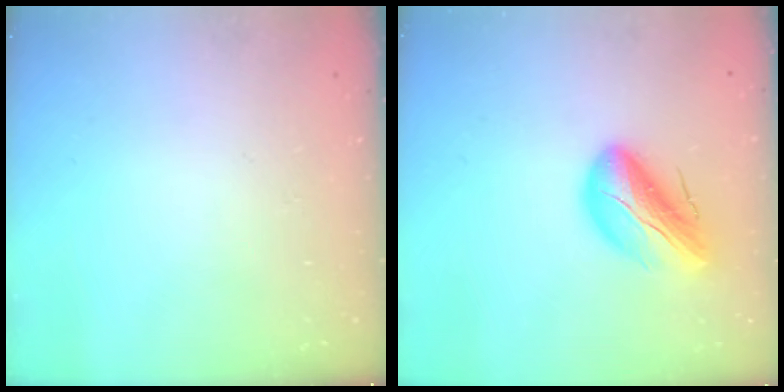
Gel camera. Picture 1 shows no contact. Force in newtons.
{"total": 14.9, "press": 14.4, "slide": 3.9}